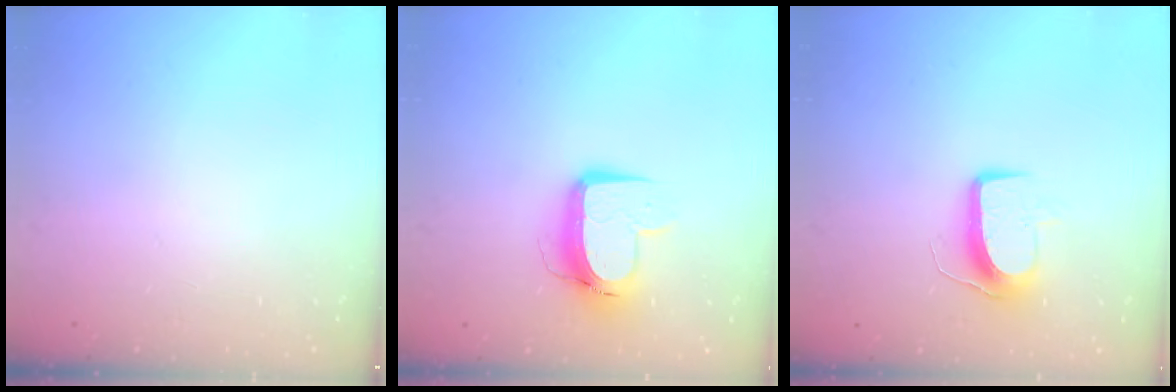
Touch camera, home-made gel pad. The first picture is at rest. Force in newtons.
{"total": 11.3, "press": 11.2, "slide": 1.3}
{"total": 11.0, "press": 11.0, "slide": 0.9}